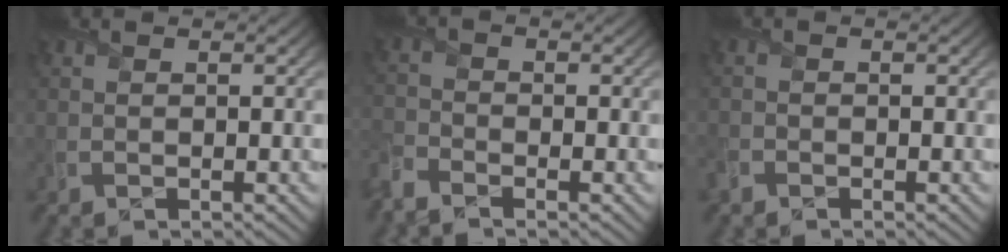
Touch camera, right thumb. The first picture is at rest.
{"total": 3.6, "force": [-3.2, 1.1, 1.3], "torque": [-0.035, -0.014, -0.081]}
{"total": 1.6, "force": [-1.2, 0.9, 0.4], "torque": [-0.014, -0.005, -0.032]}